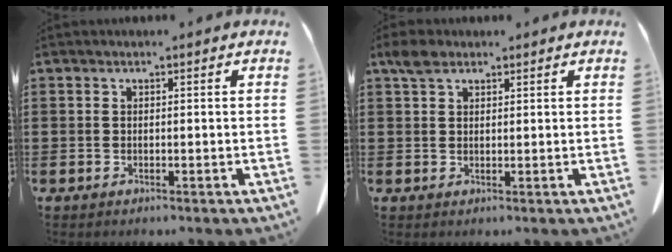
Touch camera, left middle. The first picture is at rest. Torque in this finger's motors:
{"motor_torque": [0.46, 0.22, 0.20, 0.02]}